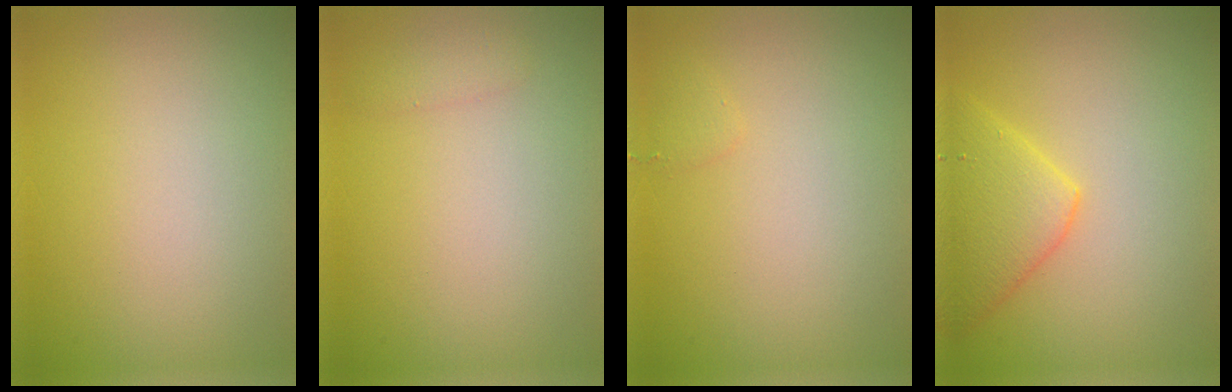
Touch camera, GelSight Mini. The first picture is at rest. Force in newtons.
{"total": 0.8, "press": 0.8, "slide": 0.0}
{"total": 0.6, "press": 0.6, "slide": 0.0}
{"total": 4.4, "press": 4.4, "slide": 0.2}